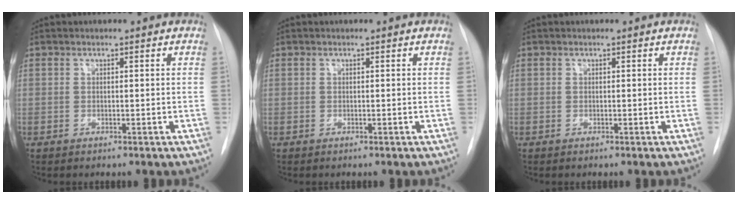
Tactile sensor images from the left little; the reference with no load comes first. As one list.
[{"total": 0.0}, {"total": 0.0}]